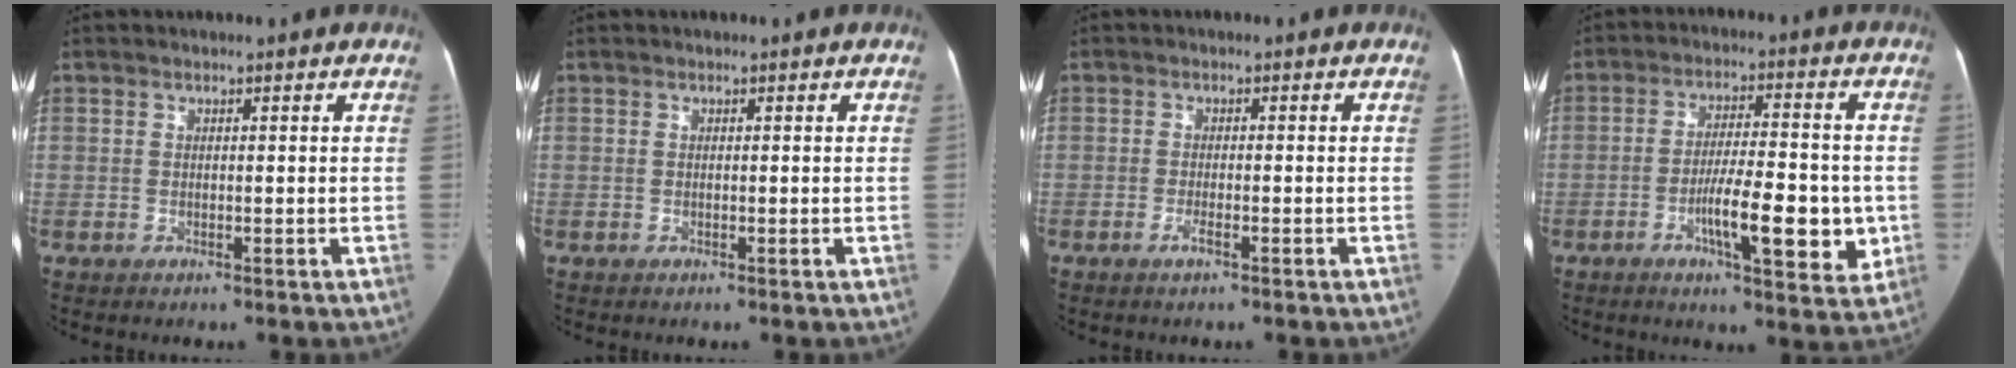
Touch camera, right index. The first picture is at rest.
{"total": 0.0}
{"total": 1.6, "force": [-1.0, 0.2, 1.3], "torque": [-0.024, 0.000, -0.018]}
{"total": 11.9, "force": [-3.2, 3.0, 11.1], "torque": [-0.169, 0.004, -0.047]}